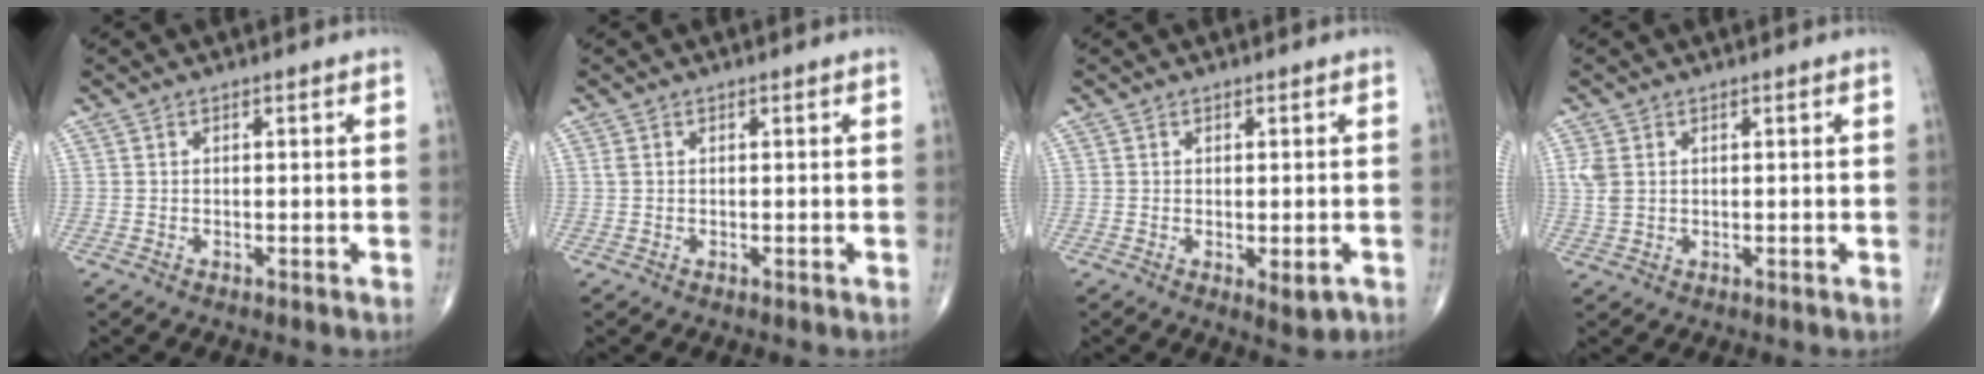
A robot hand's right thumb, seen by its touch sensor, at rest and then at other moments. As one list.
[{"total": 0.6, "force": [0.2, 0.4, 0.5], "torque": [-0.012, 0.007, 0.005]}, {"total": 3.2, "force": [-1.0, 1.2, 2.8], "torque": [-0.031, -0.007, -0.007]}, {"total": 3.4, "force": [0.8, 2.4, 2.3], "torque": [-0.065, 0.004, 0.020]}]